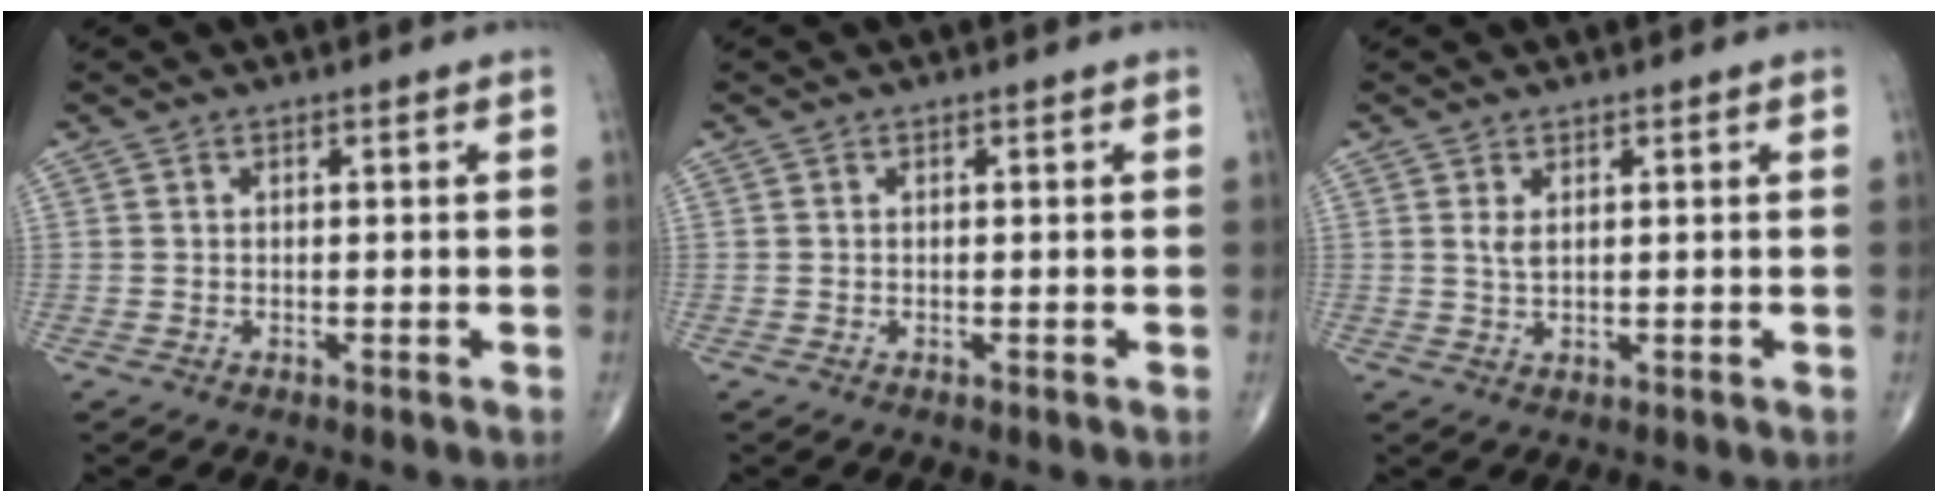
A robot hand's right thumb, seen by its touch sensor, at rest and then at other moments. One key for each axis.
{"total": 0.0}
{"total": 1.8, "fx": 0.7, "fy": 0.7, "fz": 1.4, "tx": -0.029, "ty": -0.005, "tz": 0.019}